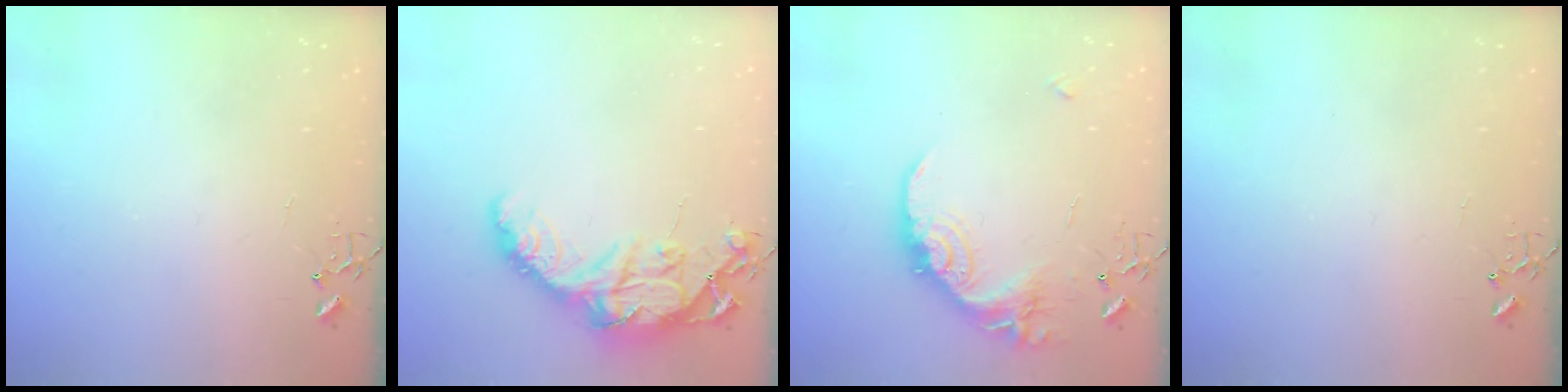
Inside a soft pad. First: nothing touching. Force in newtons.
{"total": 17.0, "press": 17.0, "slide": 1.3}
{"total": 18.0, "press": 17.9, "slide": 1.1}
{"total": 0.0}